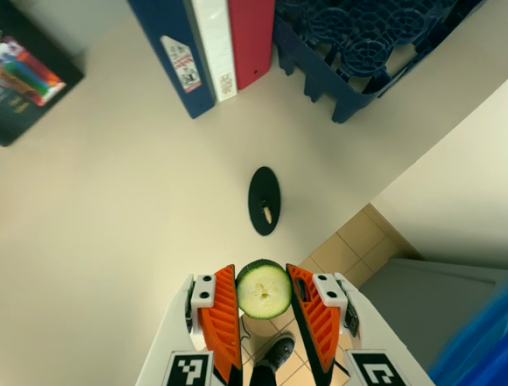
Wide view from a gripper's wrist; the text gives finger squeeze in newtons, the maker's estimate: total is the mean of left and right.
{"total": 5.9, "left": 5.6, "right": 6.1}